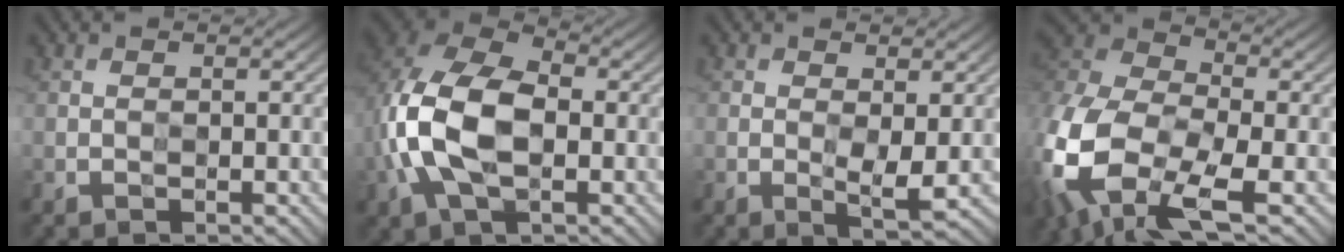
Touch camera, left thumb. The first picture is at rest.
{"total": 13.1, "force": [-1.6, 8.6, 9.7], "torque": [-0.225, 0.002, -0.037]}
{"total": 2.7, "force": [0.0, 1.2, 2.5], "torque": [-0.042, 0.000, 0.001]}
{"total": 15.5, "force": [-6.0, 9.4, 10.8], "torque": [-0.277, -0.017, -0.118]}